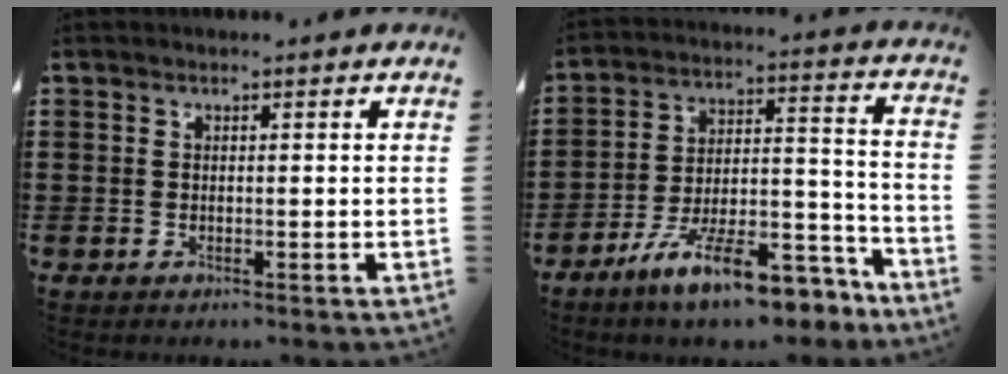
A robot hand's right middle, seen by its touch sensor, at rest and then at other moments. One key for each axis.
{"total": 13.9, "fx": -10.7, "fy": 2.8, "fz": 8.4, "tx": -0.141, "ty": 0.041, "tz": -0.193}